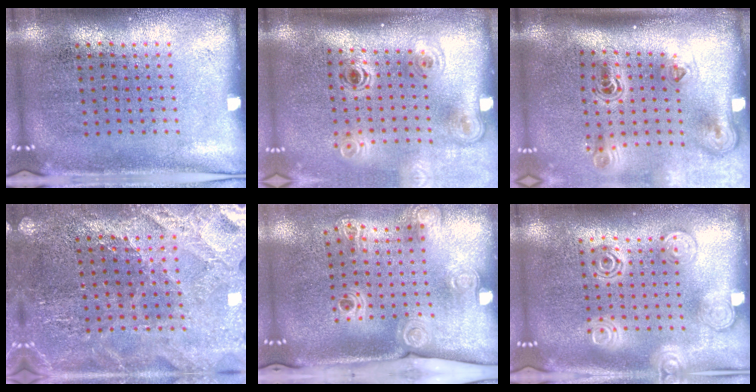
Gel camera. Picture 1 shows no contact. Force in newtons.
{"total": 2.1, "press": 1.4, "slide": 1.5}
{"total": 2.3, "press": 1.5, "slide": 1.7}
{"total": 2.7, "press": 2.7, "slide": 0.4}
{"total": 2.2, "press": 1.6, "slide": 1.6}
{"total": 2.7, "press": 2.7, "slide": 0.4}